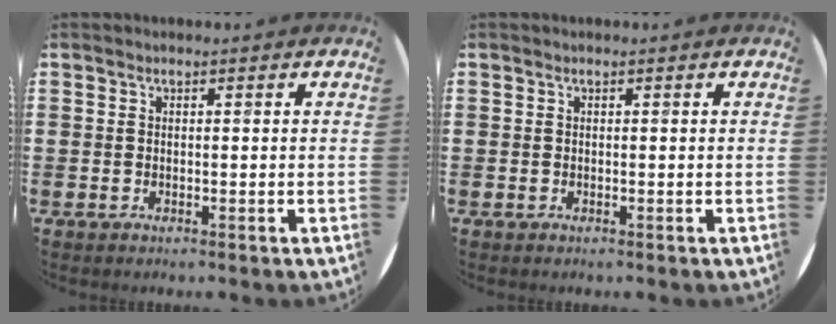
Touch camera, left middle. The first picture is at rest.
{"total": 0.0}